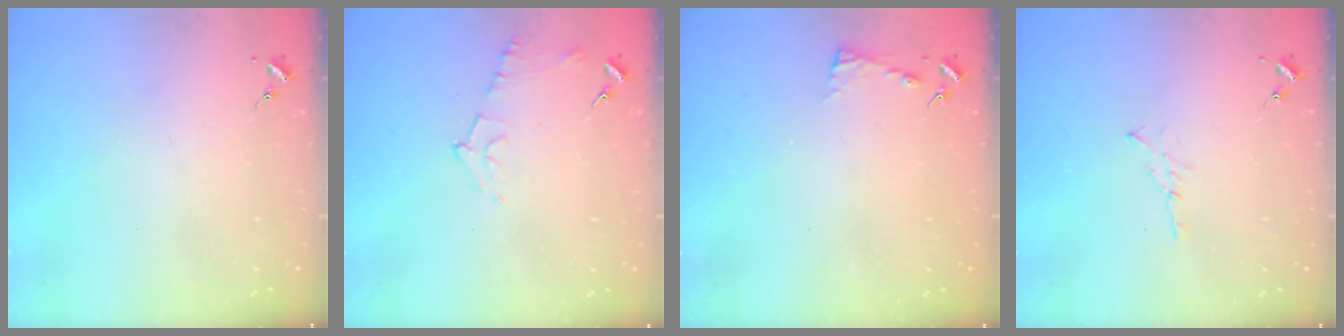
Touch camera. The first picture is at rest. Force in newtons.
{"total": 5.4, "press": 5.3, "slide": 1.2}
{"total": 2.8, "press": 2.8, "slide": 0.3}
{"total": 2.8, "press": 2.8, "slide": 0.3}